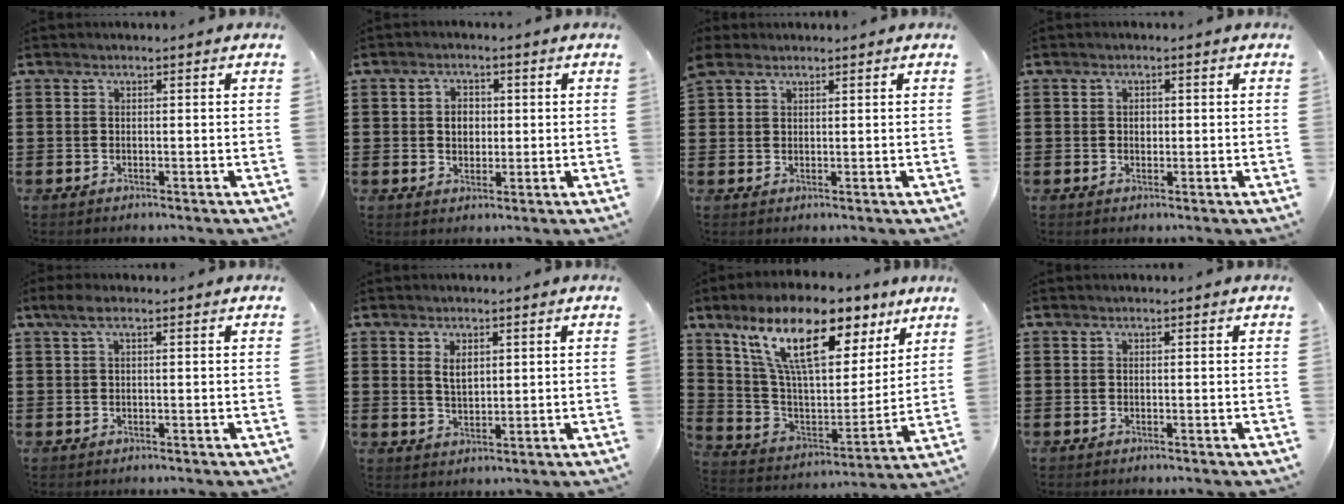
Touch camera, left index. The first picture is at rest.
{"total": 3.0, "force": [0.2, 2.4, 1.7], "torque": [-0.034, 0.006, -0.001]}
{"total": 2.2, "force": [1.8, 1.2, 0.6], "torque": [-0.018, 0.006, 0.035]}
{"total": 1.0, "force": [0.2, 0.8, 0.6], "torque": [-0.015, 0.004, 0.004]}
{"total": 2.3, "force": [0.5, 0.7, 2.1], "torque": [-0.048, 0.003, 0.004]}
{"total": 2.7, "force": [1.1, 1.4, 2.0], "torque": [-0.035, 0.002, 0.018]}
{"total": 16.6, "force": [10.3, 6.2, 11.5], "torque": [-0.240, -0.039, 0.175]}
{"total": 0.0}